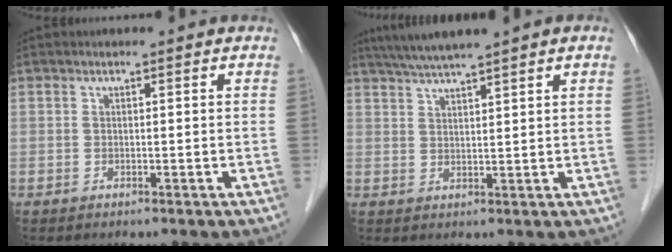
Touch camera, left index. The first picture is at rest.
{"total": 6.2, "force": [5.0, -0.9, 3.5], "torque": [-0.066, 0.023, 0.090]}